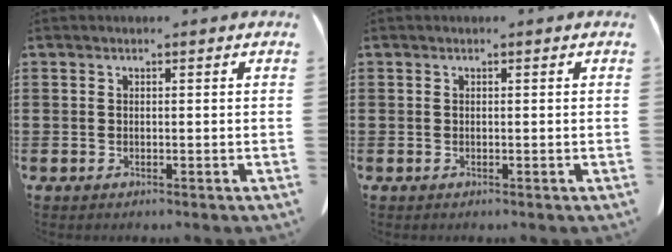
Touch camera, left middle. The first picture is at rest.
{"total": 0.0}